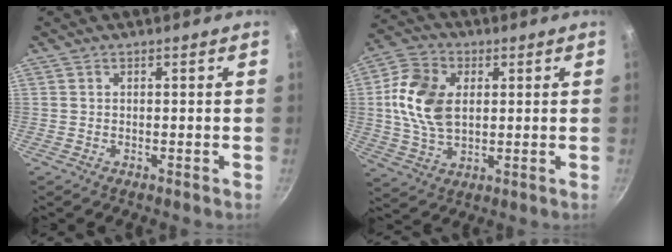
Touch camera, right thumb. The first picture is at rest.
{"total": 13.1, "force": [1.9, 8.7, 9.6], "torque": [-0.168, 0.002, 0.030]}